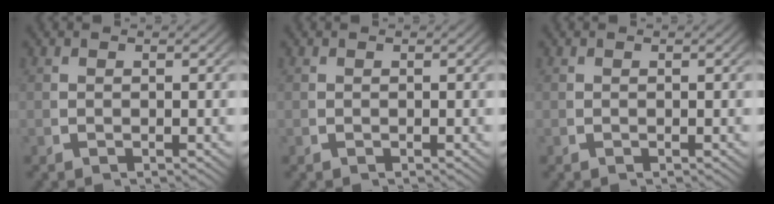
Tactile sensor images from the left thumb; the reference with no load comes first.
{"total": 0.0}
{"total": 0.0}